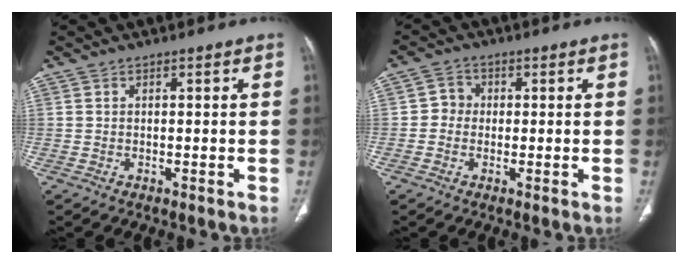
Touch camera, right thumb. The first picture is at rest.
{"total": 3.2, "force": [-0.2, 3.0, 1.0], "torque": [0.003, 0.009, -0.011]}